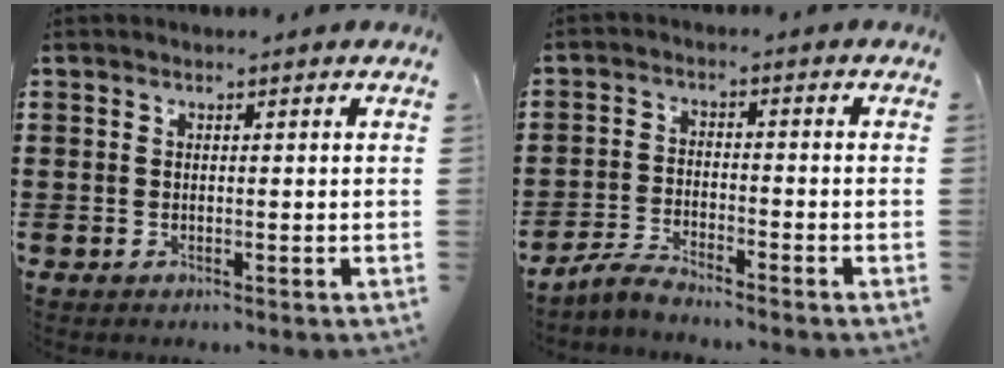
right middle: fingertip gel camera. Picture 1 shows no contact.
{"total": 3.5, "force": [-3.4, 0.2, 1.0], "torque": [-0.033, 0.002, -0.073]}